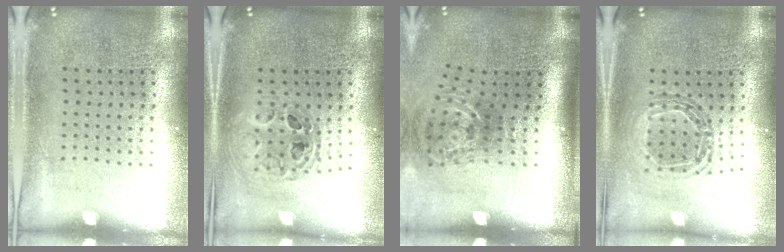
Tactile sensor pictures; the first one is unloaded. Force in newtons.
{"total": 0.7, "press": 0.7, "slide": 0.1}
{"total": 2.1, "press": 1.3, "slide": 1.7}
{"total": 0.9, "press": 0.9, "slide": 0.0}